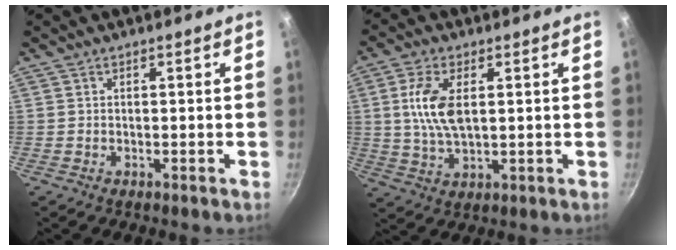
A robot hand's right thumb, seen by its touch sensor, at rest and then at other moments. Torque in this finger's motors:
{"motor_torque": [1.19, 1.02, 1.24, -0.02, 0.11]}